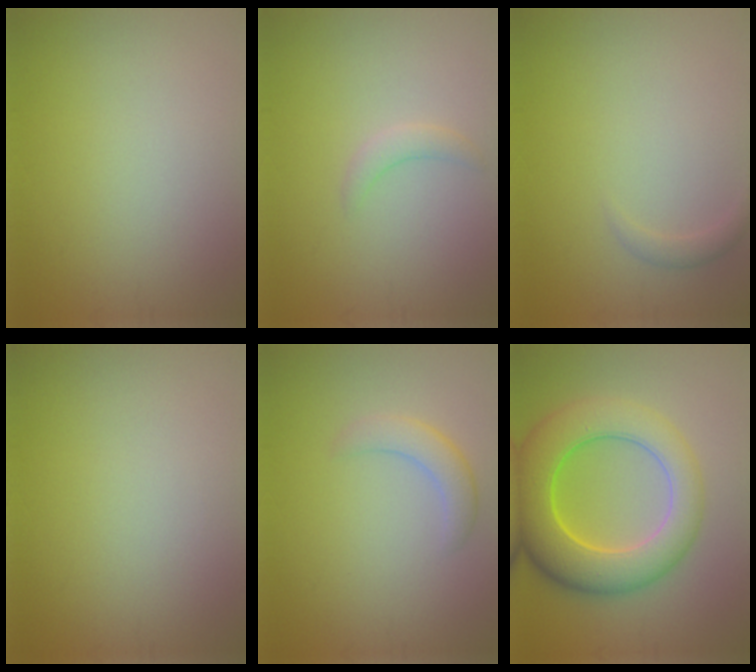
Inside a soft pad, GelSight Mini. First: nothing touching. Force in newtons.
{"total": 1.3, "press": 1.3, "slide": 0.2}
{"total": 1.0, "press": 1.0, "slide": 0.0}
{"total": 0.0}
{"total": 2.5, "press": 2.5, "slide": 0.0}
{"total": 9.4, "press": 9.4, "slide": 0.4}